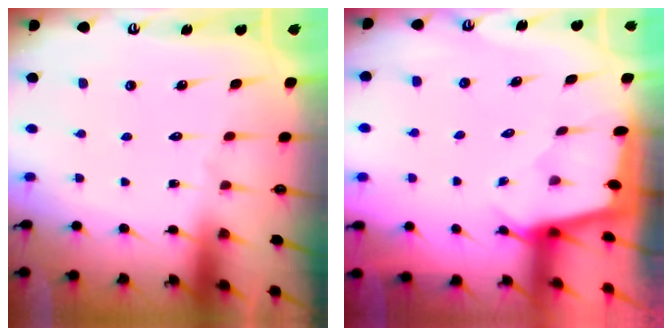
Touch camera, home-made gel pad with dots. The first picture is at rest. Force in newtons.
{"total": 1.7, "press": 1.7, "slide": 0.1}